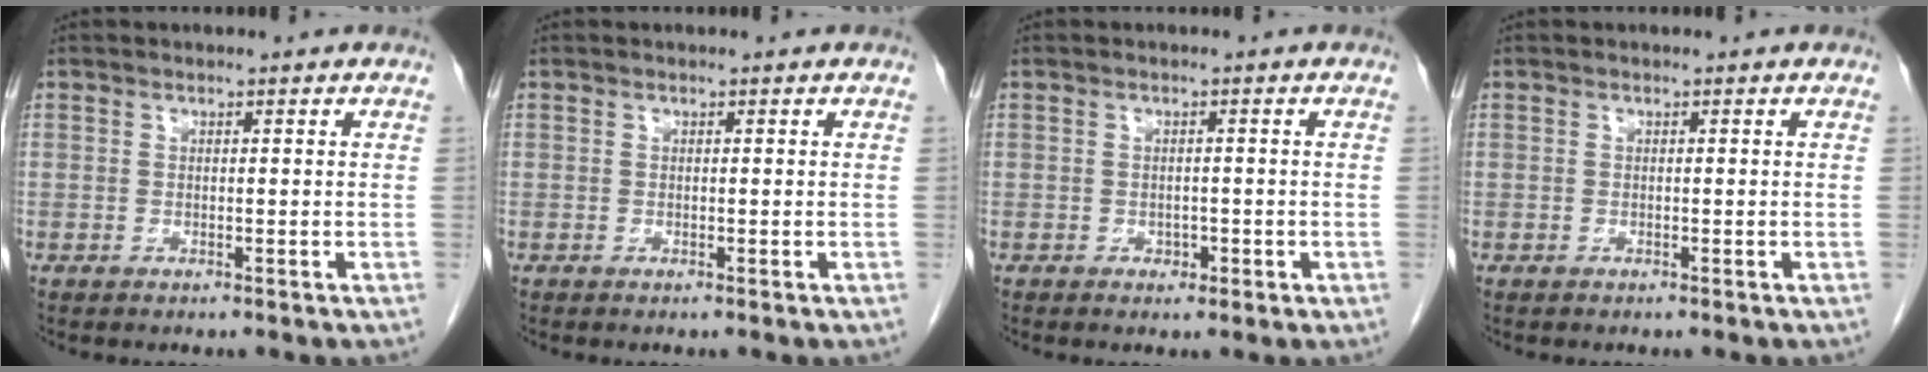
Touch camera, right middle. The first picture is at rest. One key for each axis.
{"total": 0.0}
{"total": 1.5, "fx": -0.7, "fy": 1.0, "fz": 0.9, "tx": -0.013, "ty": 0.002, "tz": -0.005}
{"total": 0.0}